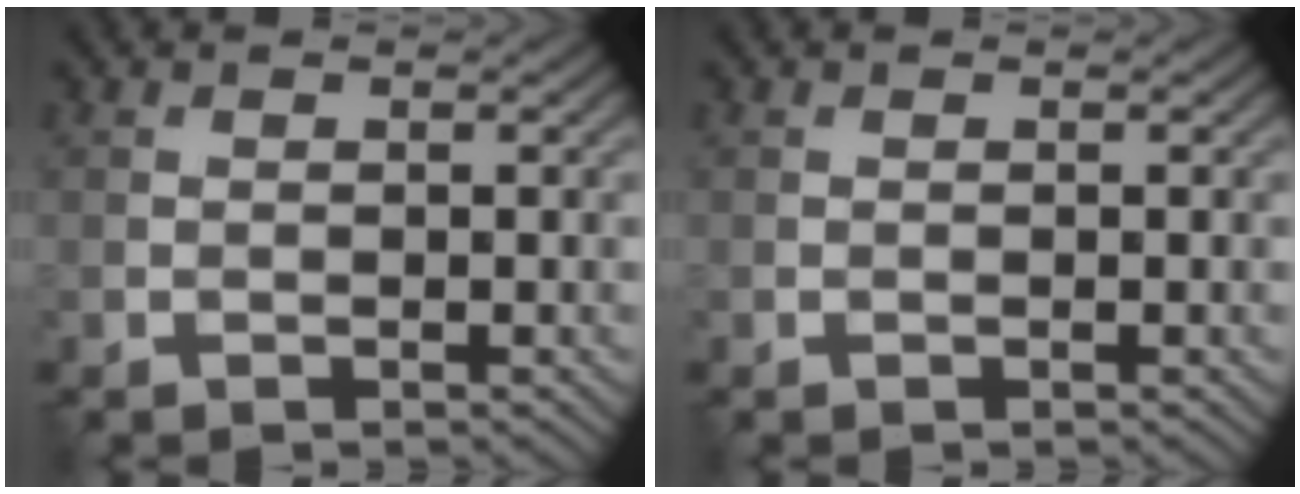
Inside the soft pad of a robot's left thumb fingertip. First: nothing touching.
{"total": 0.0}